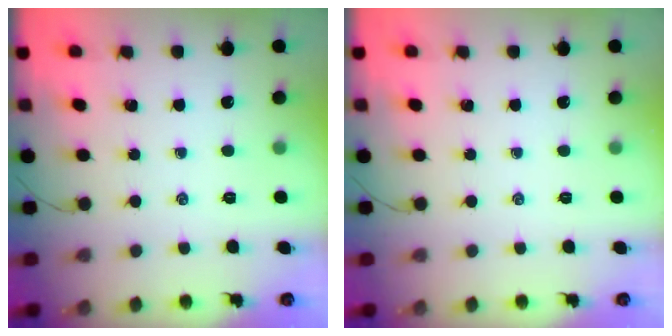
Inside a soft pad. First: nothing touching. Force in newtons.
{"total": 0.0}